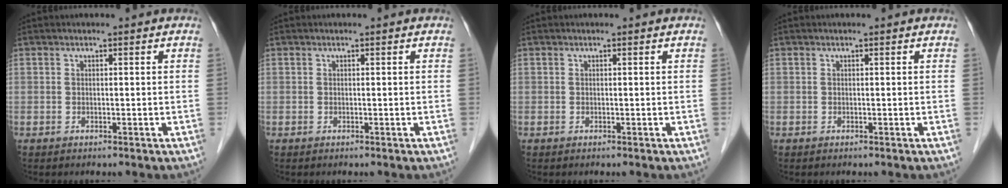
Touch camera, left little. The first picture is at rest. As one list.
[{"total": 0.0}, {"total": 0.0}, {"total": 0.0}]